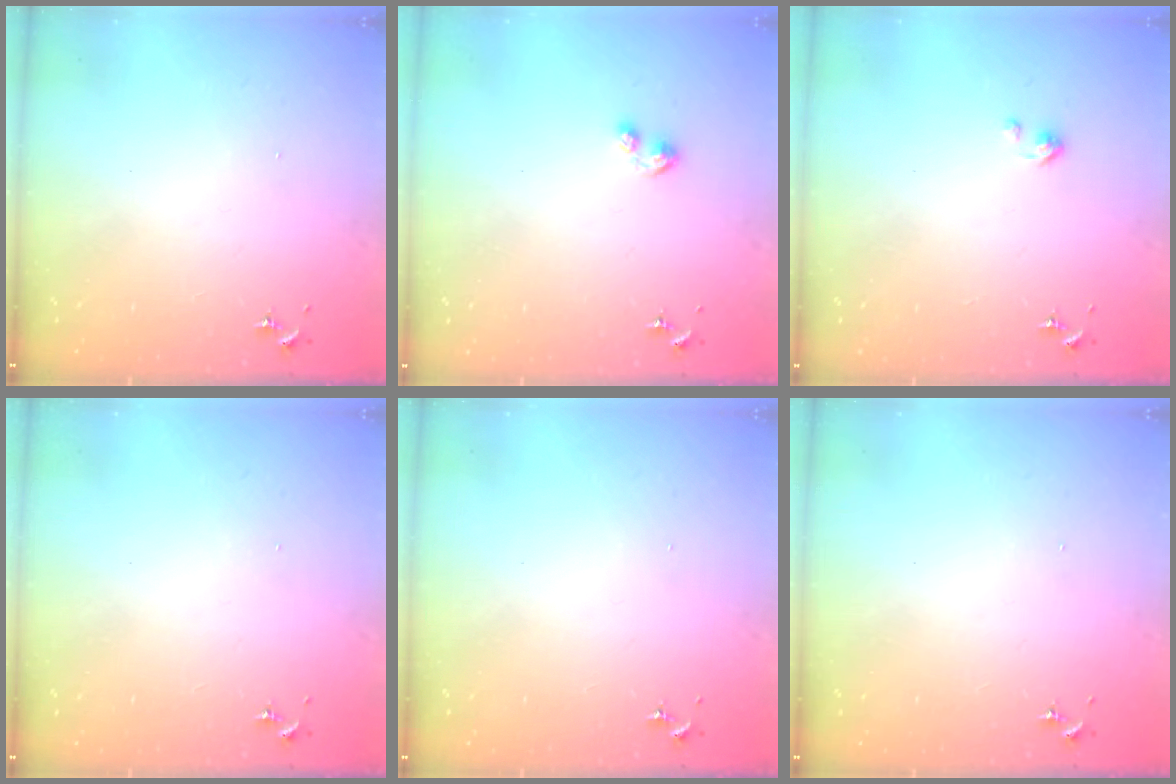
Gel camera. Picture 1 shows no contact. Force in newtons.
{"total": 3.6, "press": 3.5, "slide": 0.4}
{"total": 3.0, "press": 3.0, "slide": 0.3}
{"total": 0.0}
{"total": 0.0}
{"total": 0.0}